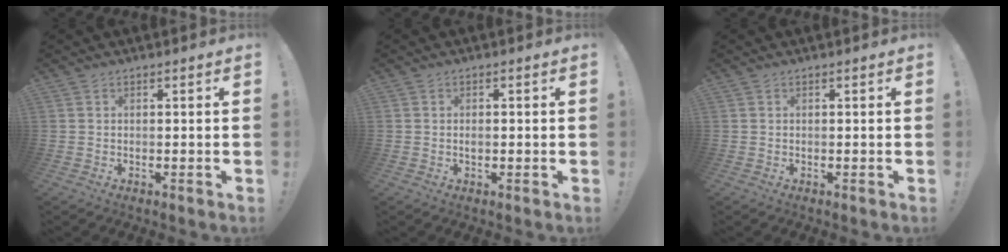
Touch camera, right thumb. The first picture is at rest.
{"total": 1.0, "force": [-0.4, 0.6, 0.7], "torque": [-0.020, 0.005, -0.006]}
{"total": 0.0}